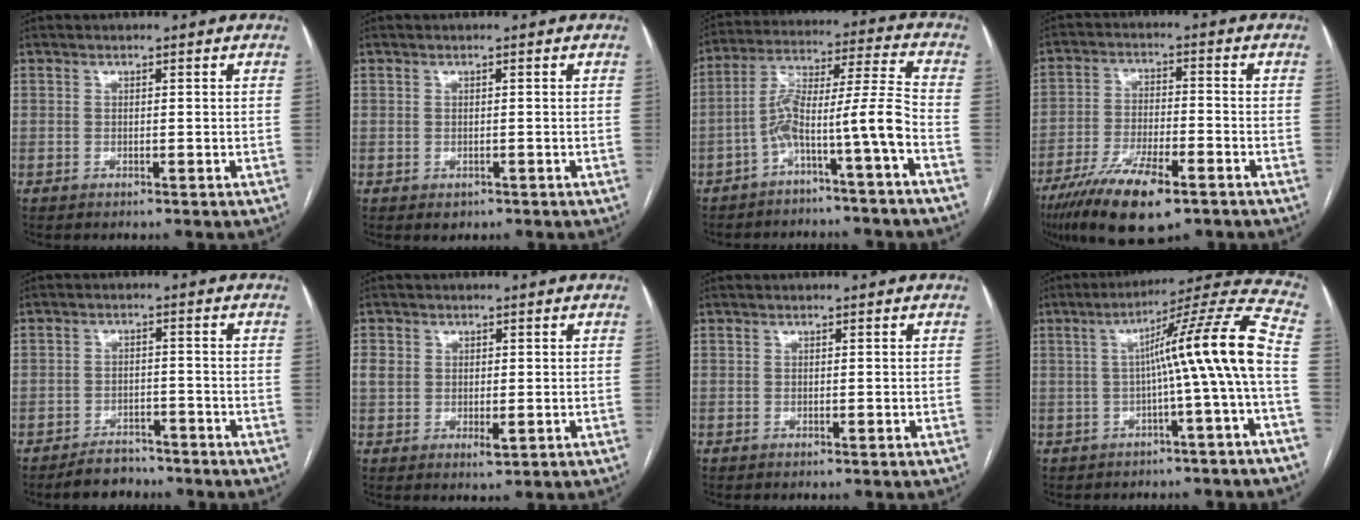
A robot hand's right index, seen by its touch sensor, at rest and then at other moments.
{"total": 1.0, "force": [-0.5, 0.8, 0.4], "torque": [-0.004, 0.001, 0.000]}
{"total": 9.7, "force": [-4.8, -0.7, 8.4], "torque": [-0.148, 0.042, -0.081]}
{"total": 13.1, "force": [-8.4, 3.1, 9.6], "torque": [-0.177, -0.022, -0.143]}
{"total": 4.6, "force": [-4.0, 2.2, 0.7], "torque": [-0.011, 0.004, -0.061]}
{"total": 4.1, "force": [0.1, 2.8, 2.9], "torque": [-0.051, 0.003, 0.009]}
{"total": 0.0}
{"total": 12.8, "force": [-1.5, -1.9, 12.6], "torque": [-0.172, 0.029, -0.026]}